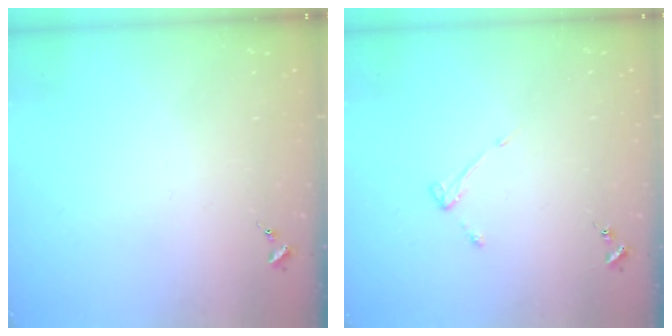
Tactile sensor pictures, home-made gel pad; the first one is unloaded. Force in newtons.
{"total": 3.0, "press": 3.0, "slide": 0.4}